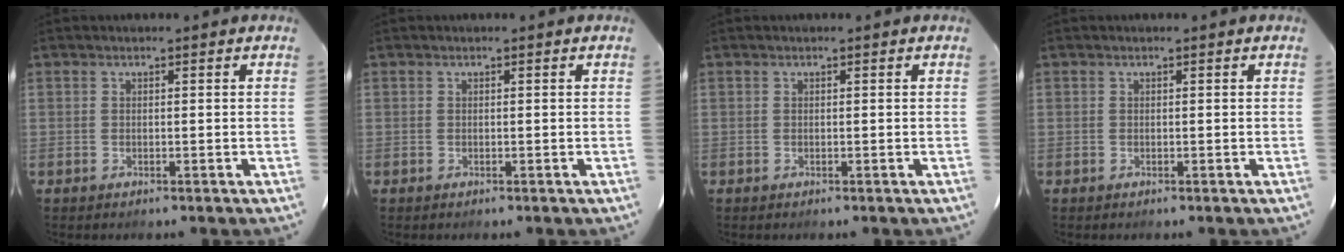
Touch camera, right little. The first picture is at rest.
{"total": 0.0}
{"total": 0.0}
{"total": 0.0}